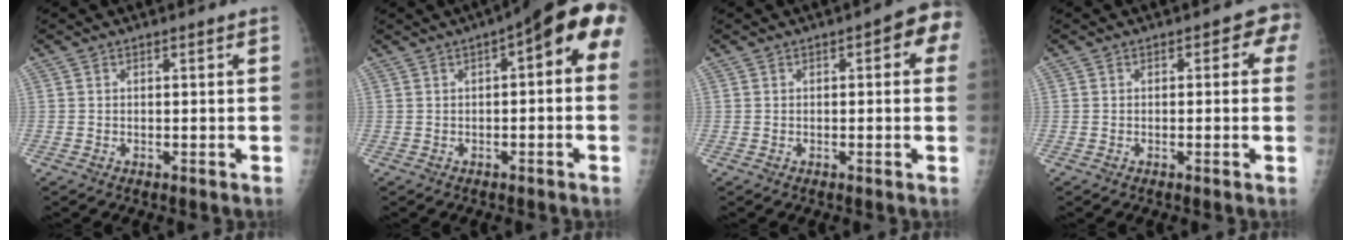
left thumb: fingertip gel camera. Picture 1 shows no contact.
{"total": 10.1, "force": [2.3, 3.7, 9.1], "torque": [-0.099, 0.035, 0.015]}
{"total": 5.3, "force": [1.2, 2.6, 4.4], "torque": [-0.026, 0.014, 0.003]}
{"total": 2.8, "force": [0.3, 2.1, 1.9], "torque": [0.011, 0.008, -0.011]}